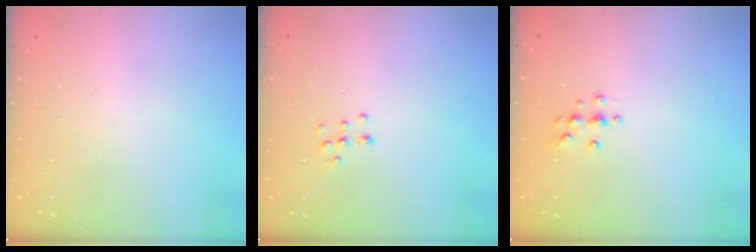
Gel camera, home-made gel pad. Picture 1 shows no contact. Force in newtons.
{"total": 5.8, "press": 5.8, "slide": 0.4}
{"total": 4.0, "press": 3.9, "slide": 0.5}